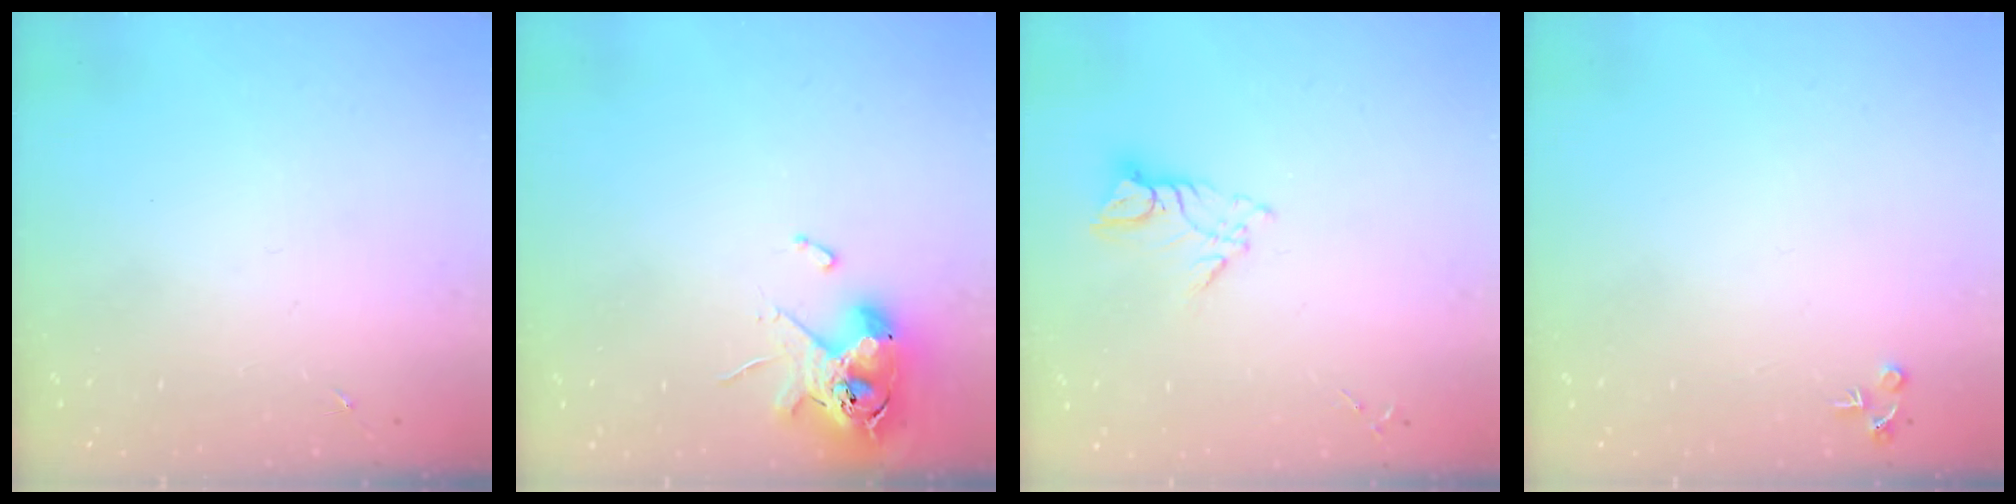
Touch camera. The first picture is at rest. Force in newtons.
{"total": 11.6, "press": 11.4, "slide": 2.0}
{"total": 8.4, "press": 8.4, "slide": 0.9}
{"total": 4.3, "press": 4.3, "slide": 0.5}